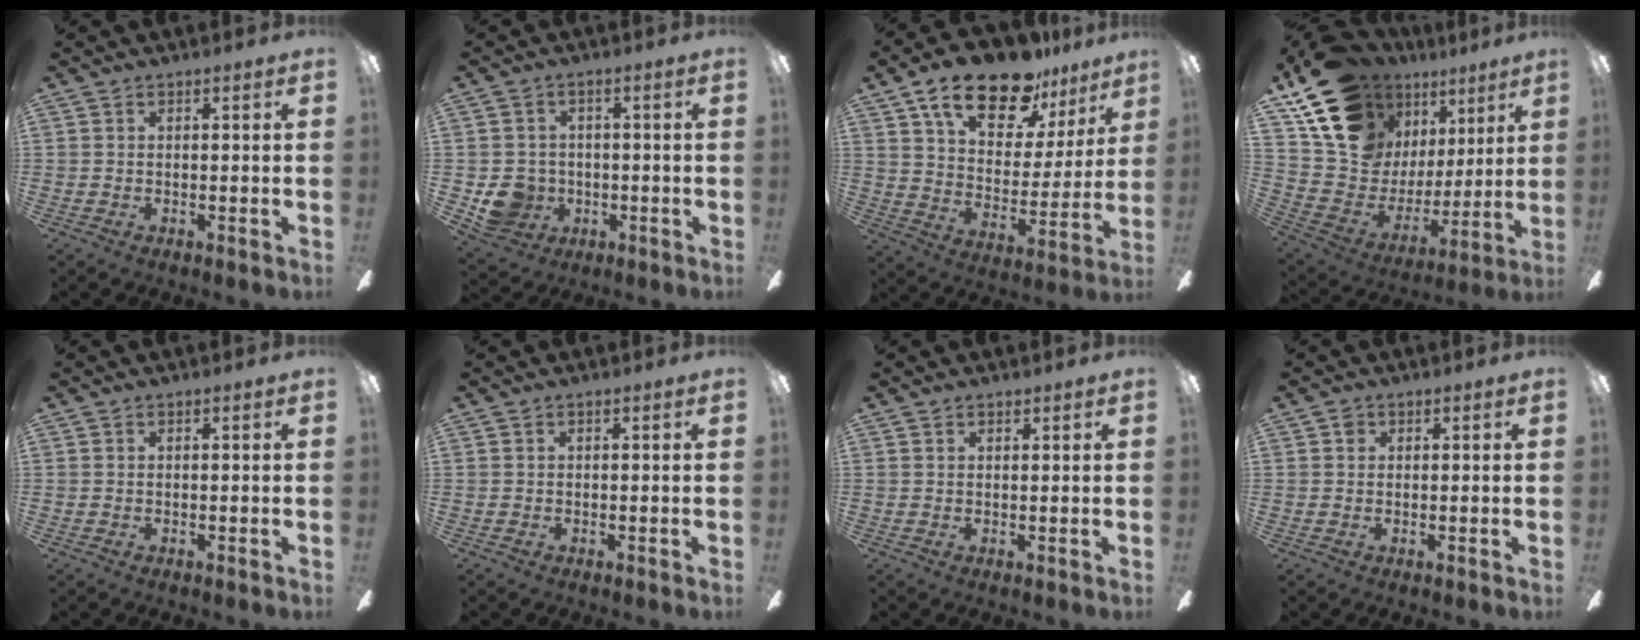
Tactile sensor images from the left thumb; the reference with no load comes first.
{"total": 7.2, "force": [-1.3, 6.8, 2.0], "torque": [-0.050, 0.005, -0.018]}
{"total": 19.5, "force": [13.6, 8.9, 10.7], "torque": [-0.179, -0.075, 0.236]}
{"total": 18.1, "force": [12.8, 10.8, 6.8], "torque": [-0.135, -0.087, 0.245]}
{"total": 0.0}
{"total": 0.0}
{"total": 1.0, "force": [0.9, 0.5, 0.2], "torque": [-0.005, 0.001, 0.017]}
{"total": 1.1, "force": [0.4, 1.0, 0.5], "torque": [-0.010, 0.005, 0.006]}